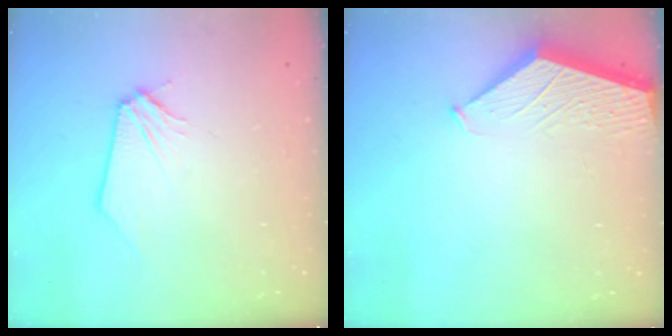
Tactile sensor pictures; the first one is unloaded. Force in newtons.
{"total": 1.9, "press": 1.9, "slide": 0.2}